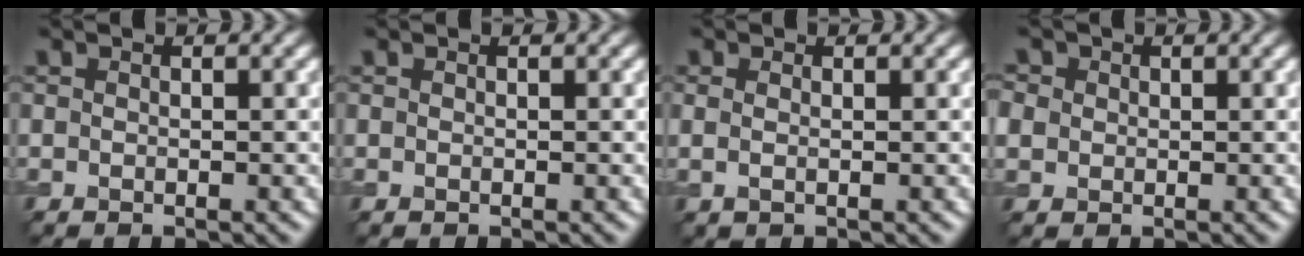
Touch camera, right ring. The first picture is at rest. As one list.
[{"total": 0.0}, {"total": 0.9, "force": [0.2, 0.3, 0.8], "torque": [-0.018, -0.003, 0.002]}, {"total": 2.3, "force": [0.6, 2.0, 0.8], "torque": [-0.028, 0.012, 0.005]}]